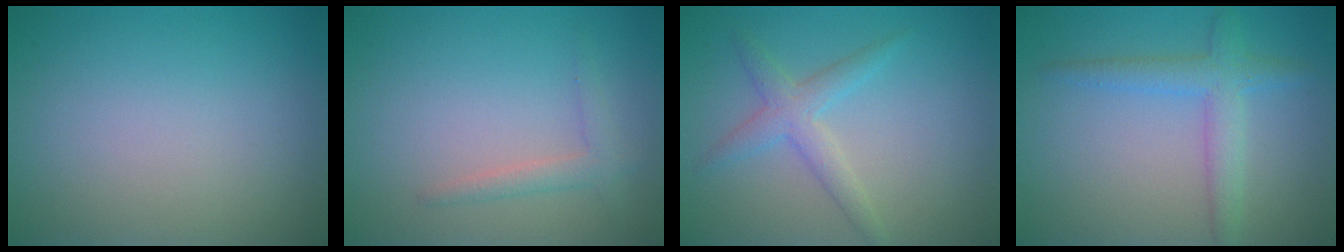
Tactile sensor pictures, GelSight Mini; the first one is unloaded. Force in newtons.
{"total": 1.6, "press": 1.6, "slide": 0.0}
{"total": 2.5, "press": 2.5, "slide": 0.2}
{"total": 3.2, "press": 3.2, "slide": 0.1}